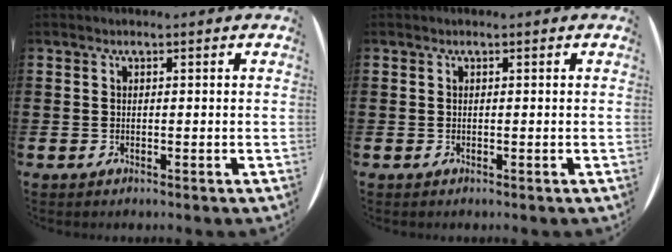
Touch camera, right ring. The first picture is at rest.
{"total": 0.0}